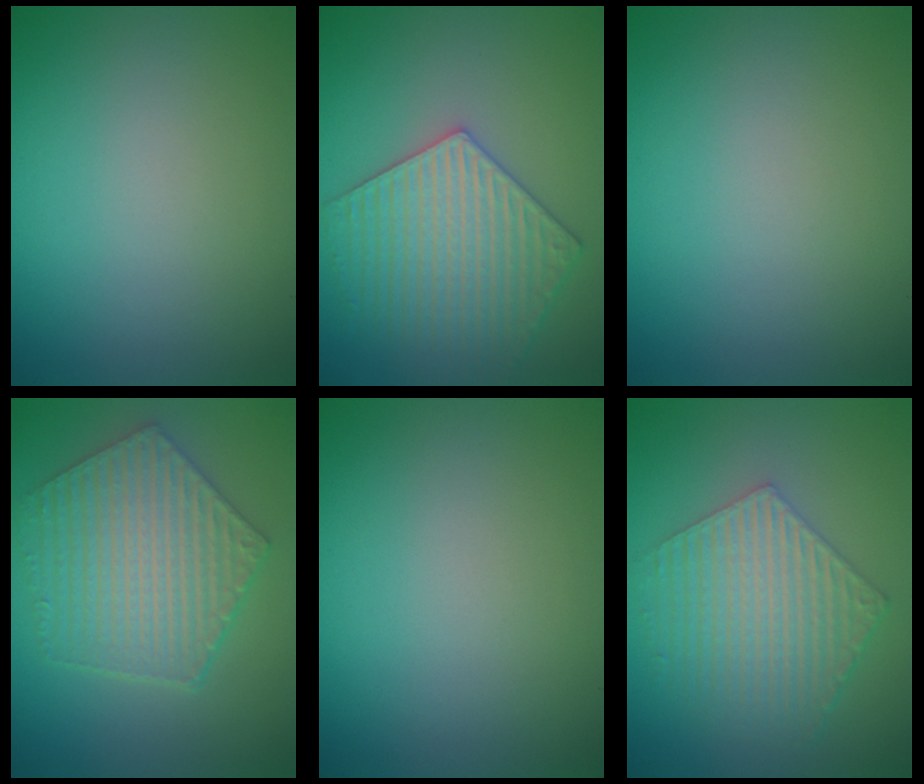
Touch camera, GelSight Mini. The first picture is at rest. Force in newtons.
{"total": 5.4, "press": 5.0, "slide": 2.1}
{"total": 0.0}
{"total": 6.5, "press": 5.0, "slide": 4.1}
{"total": 0.0}
{"total": 5.7, "press": 4.2, "slide": 3.8}